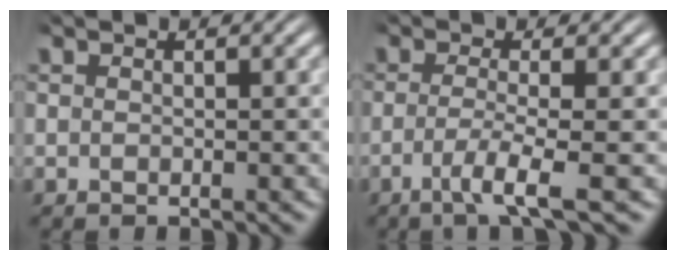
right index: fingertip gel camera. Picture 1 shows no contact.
{"total": 3.3, "force": [-1.5, -0.2, 2.9], "torque": [-0.067, -0.025, -0.017]}